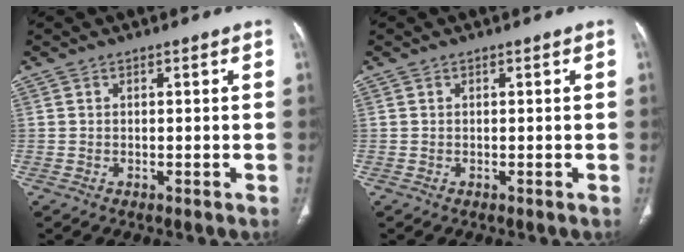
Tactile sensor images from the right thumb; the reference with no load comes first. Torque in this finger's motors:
{"motor_torque": [0.01, 0.01, 0.00, 0.00, 0.02]}